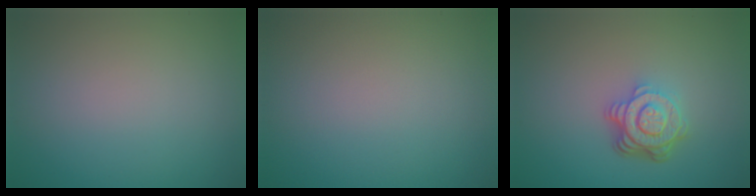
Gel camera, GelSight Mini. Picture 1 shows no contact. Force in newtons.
{"total": 0.0}
{"total": 4.9, "press": 3.4, "slide": 3.5}